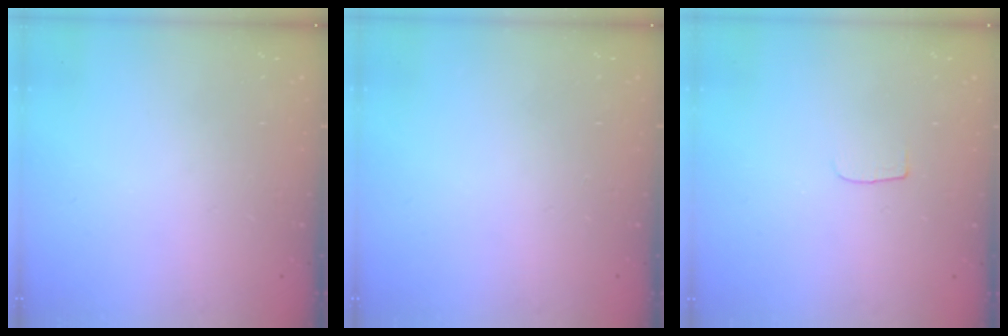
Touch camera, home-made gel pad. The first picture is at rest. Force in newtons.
{"total": 0.0}
{"total": 3.0, "press": 3.0, "slide": 0.3}